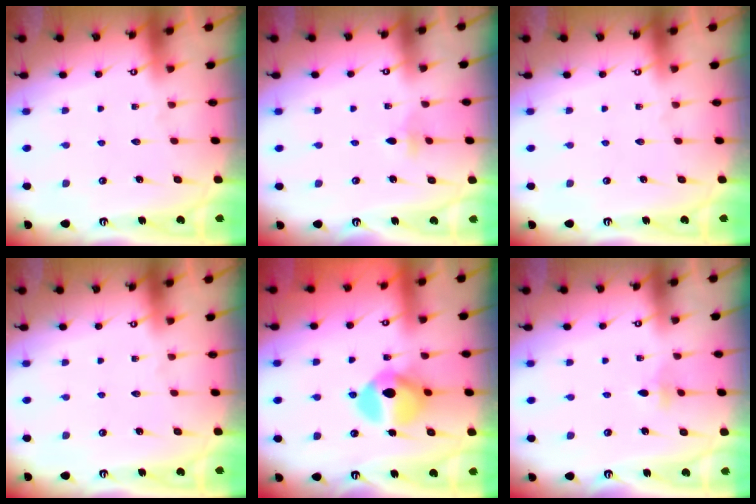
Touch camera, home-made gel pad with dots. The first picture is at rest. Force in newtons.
{"total": 2.8, "press": 2.7, "slide": 0.9}
{"total": 0.0}
{"total": 0.0}
{"total": 12.7, "press": 12.7, "slide": 0.5}
{"total": 2.8, "press": 2.7, "slide": 0.9}